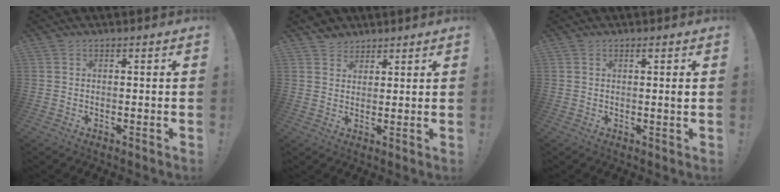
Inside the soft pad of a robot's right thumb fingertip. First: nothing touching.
{"total": 4.0, "force": [2.9, 2.8, -0.3], "torque": [0.003, -0.017, 0.055]}
{"total": 1.5, "force": [0.4, -0.6, 1.3], "torque": [-0.020, -0.005, 0.005]}